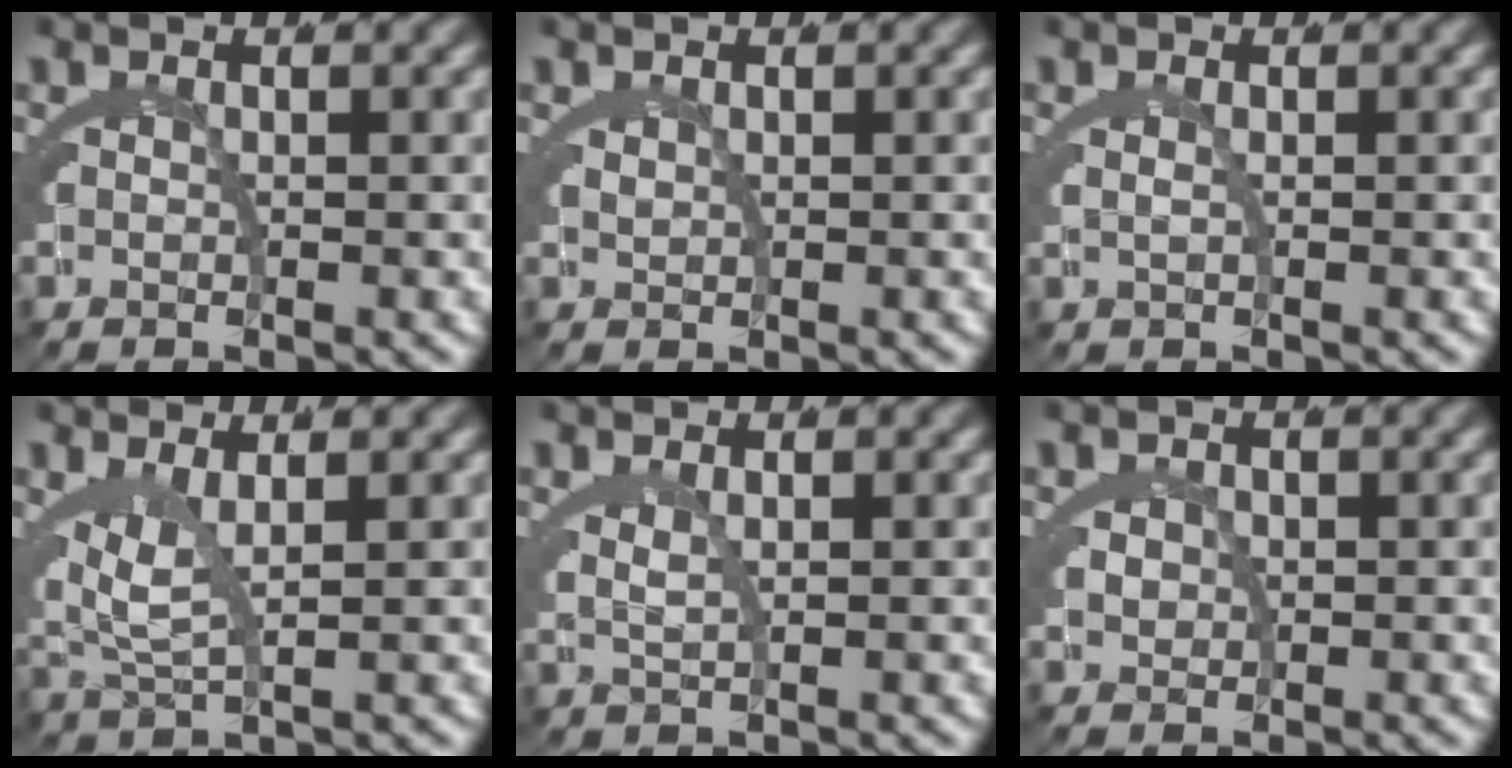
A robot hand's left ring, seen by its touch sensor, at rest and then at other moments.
{"total": 0.5, "force": [0.4, 0.2, 0.2], "torque": [-0.010, -0.008, 0.016]}
{"total": 0.7, "force": [0.1, 0.4, 0.6], "torque": [-0.017, -0.003, 0.003]}
{"total": 4.0, "force": [0.5, 2.5, 3.1], "torque": [-0.082, -0.019, 0.016]}
{"total": 1.3, "force": [0.6, 0.8, 0.9], "torque": [-0.029, -0.009, 0.019]}
{"total": 1.1, "force": [-0.1, 1.1, 0.3], "torque": [-0.016, -0.010, 0.005]}